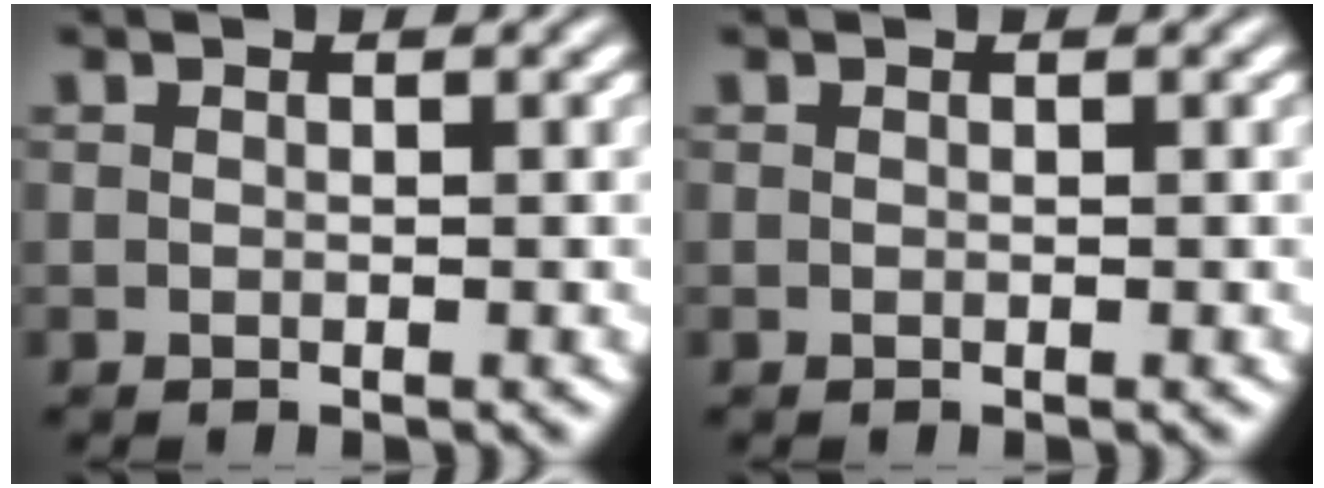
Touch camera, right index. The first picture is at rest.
{"total": 0.0}